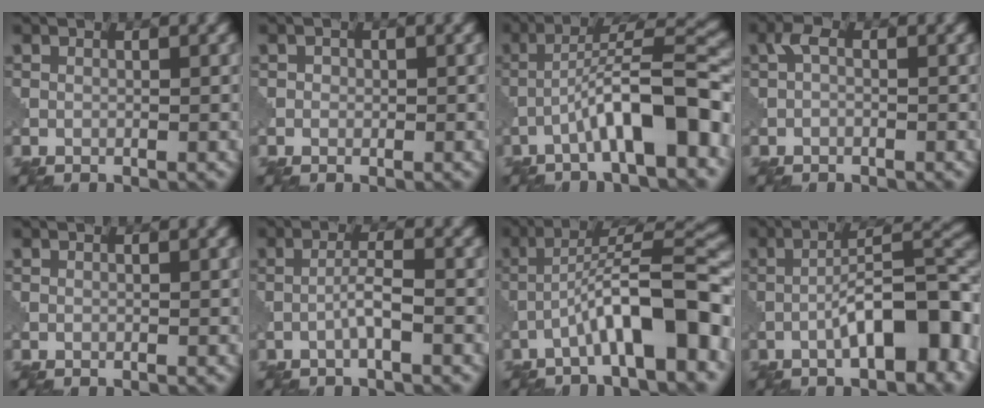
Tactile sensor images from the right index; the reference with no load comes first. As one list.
[{"total": 0.7, "force": [0.1, 0.7, 0.2], "torque": [0.000, -0.004, -0.001]}, {"total": 8.3, "force": [-3.5, 1.4, 7.4], "torque": [-0.118, 0.026, -0.057]}, {"total": 1.3, "force": [0.0, 0.8, 1.0], "torque": [-0.022, 0.005, -0.004]}, {"total": 0.0}, {"total": 2.2, "force": [-0.9, 0.2, 2.0], "torque": [-0.037, 0.010, -0.020]}, {"total": 9.2, "force": [-3.7, 1.6, 8.2], "torque": [-0.129, 0.026, -0.062]}, {"total": 9.2, "force": [-3.4, 3.0, 8.0], "torque": [-0.112, 0.022, -0.056]}]